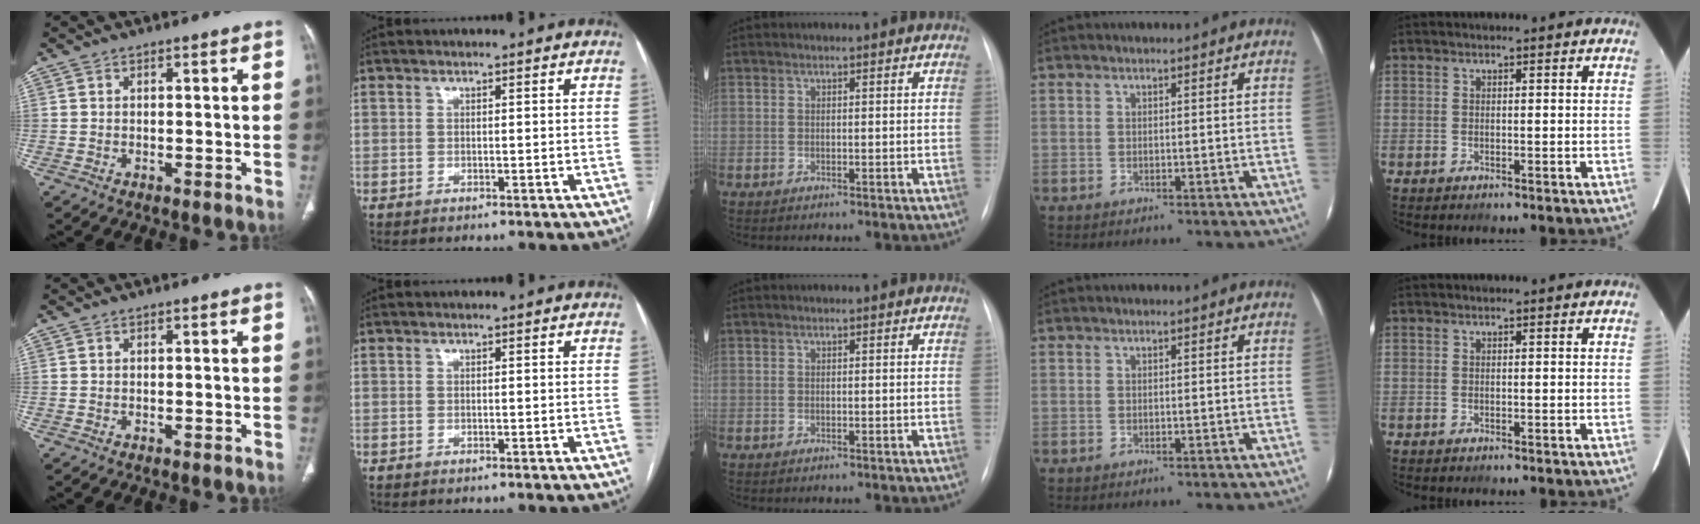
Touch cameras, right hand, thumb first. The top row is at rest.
{}